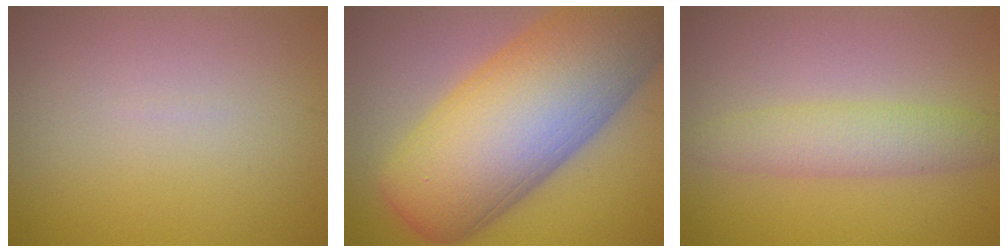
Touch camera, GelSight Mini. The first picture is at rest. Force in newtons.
{"total": 16.9, "press": 16.9, "slide": 0.9}
{"total": 3.4, "press": 3.4, "slide": 0.1}